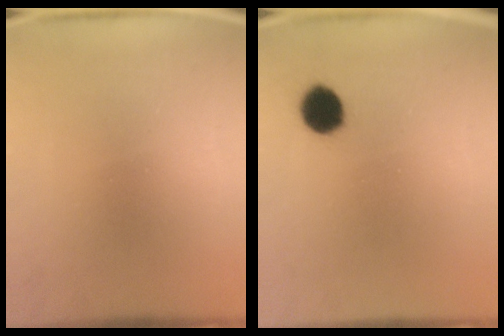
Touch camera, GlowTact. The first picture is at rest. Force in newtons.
{"total": 6.4}